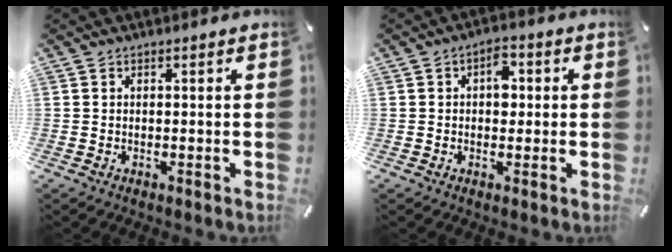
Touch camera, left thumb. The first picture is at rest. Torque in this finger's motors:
{"motor_torque": [0.64, 1.00, 0.47, -0.26, 0.15]}